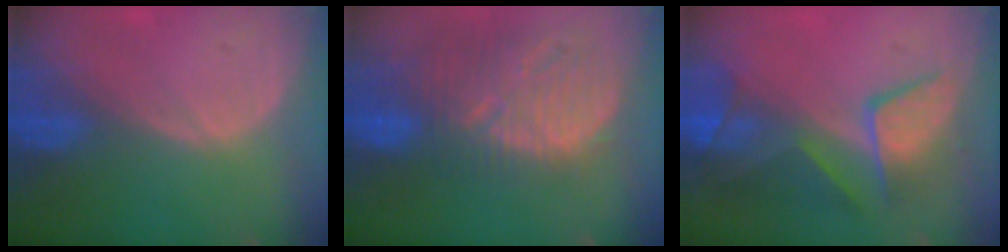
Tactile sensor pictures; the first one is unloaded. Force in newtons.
{"total": 12.8, "press": 11.3, "slide": 6.0}
{"total": 9.4, "press": 8.6, "slide": 3.8}